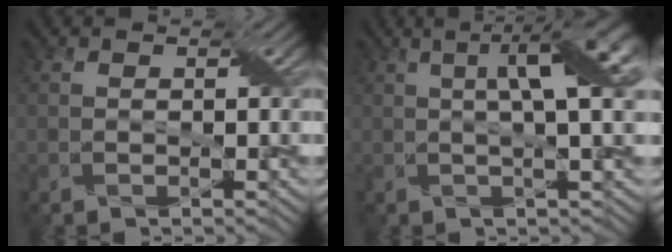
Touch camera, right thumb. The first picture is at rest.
{"total": 8.9, "force": [2.1, 2.2, 8.3], "torque": [-0.106, 0.023, 0.022]}